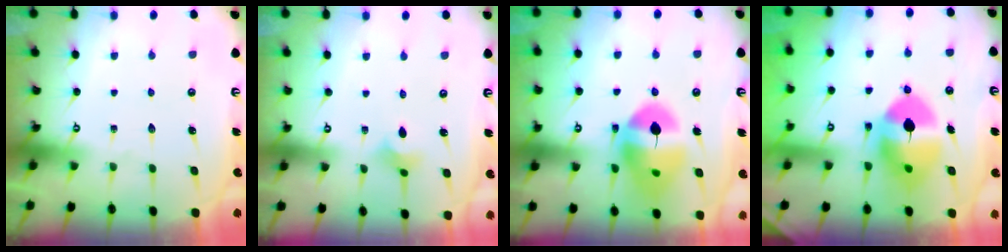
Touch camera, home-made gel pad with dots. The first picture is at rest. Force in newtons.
{"total": 3.3, "press": 3.2, "slide": 0.5}
{"total": 14.0, "press": 13.9, "slide": 1.5}
{"total": 12.2, "press": 12.1, "slide": 1.7}